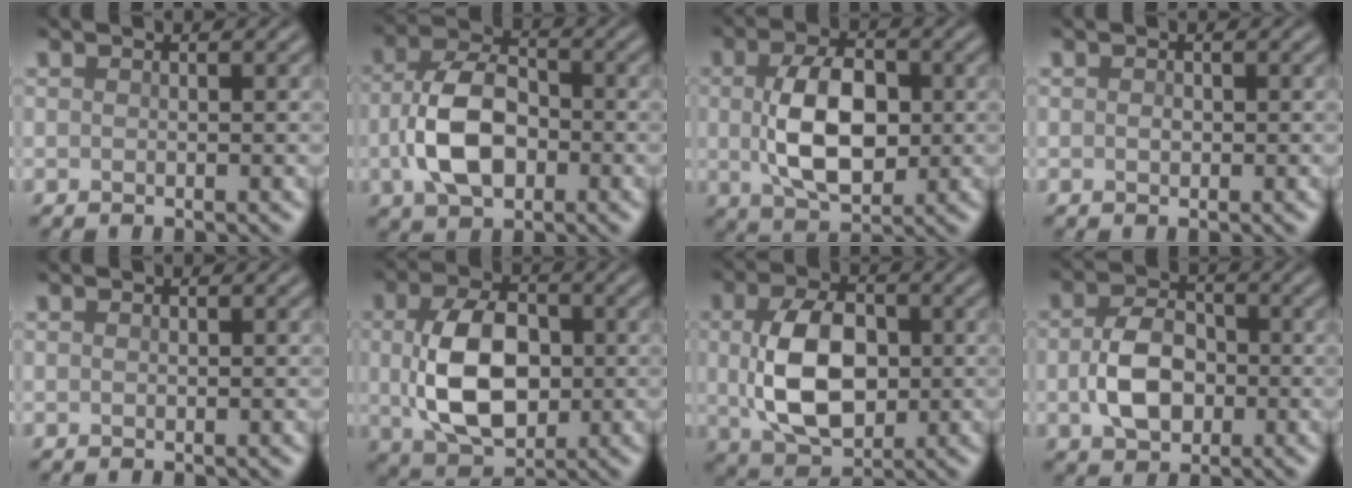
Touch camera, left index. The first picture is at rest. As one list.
[{"total": 6.9, "force": [-1.4, 4.3, 5.3], "torque": [-0.111, 0.003, -0.030]}, {"total": 7.5, "force": [0.1, 4.5, 6.1], "torque": [-0.122, 0.000, 0.004]}, {"total": 0.5, "force": [0.0, 0.4, 0.4], "torque": [-0.008, -0.001, -0.001]}, {"total": 0.0}, {"total": 8.7, "force": [0.0, 5.5, 6.6], "torque": [-0.138, -0.001, 0.003]}, {"total": 8.3, "force": [0.1, 5.3, 6.4], "torque": [-0.133, 0.001, 0.004]}, {"total": 5.1, "force": [-0.7, 3.5, 3.7], "torque": [-0.077, -0.002, -0.014]}]